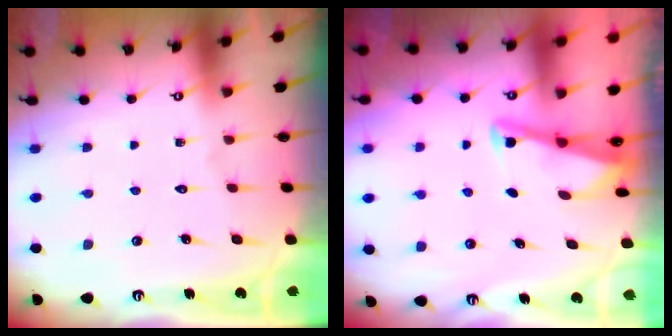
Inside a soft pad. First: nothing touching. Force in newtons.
{"total": 2.9, "press": 2.9, "slide": 0.3}